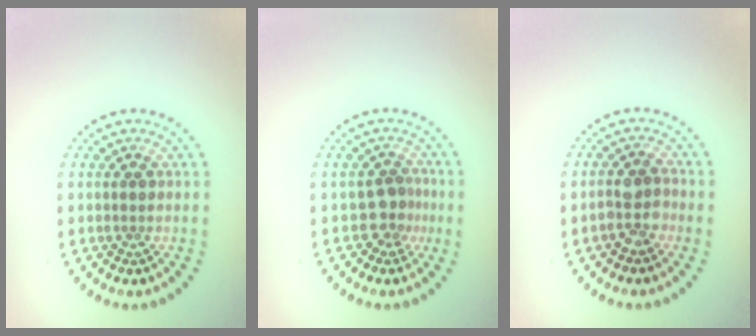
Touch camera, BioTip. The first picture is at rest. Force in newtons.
{"total": 2.2, "press": 1.7, "slide": 1.4}
{"total": 2.3, "press": 2.1, "slide": 1.0}